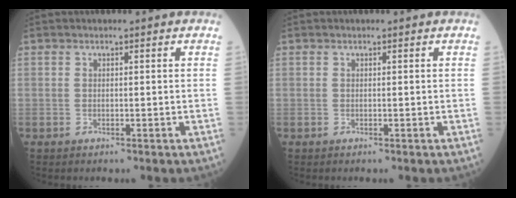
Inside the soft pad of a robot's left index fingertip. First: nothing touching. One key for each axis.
{"total": 0.0}